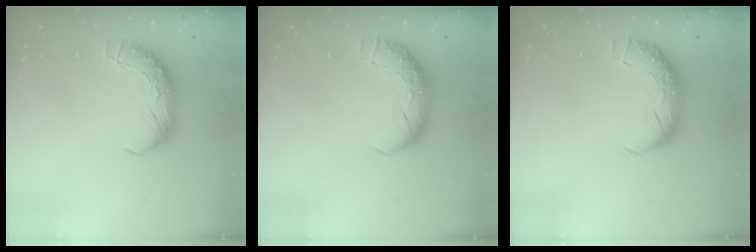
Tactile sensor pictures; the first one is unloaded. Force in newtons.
{"total": 2.3, "press": 1.0, "slide": 2.1}
{"total": 2.3, "press": 1.0, "slide": 2.1}